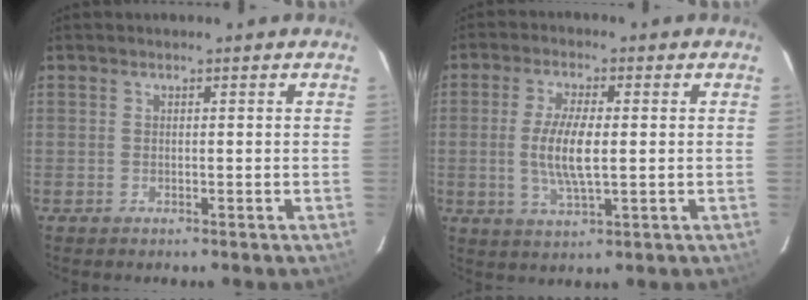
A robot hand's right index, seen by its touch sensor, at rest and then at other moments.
{"total": 7.8, "force": [-0.2, 2.1, 7.5], "torque": [-0.150, -0.006, -0.002]}